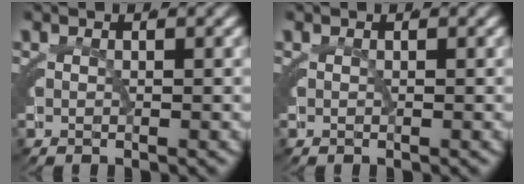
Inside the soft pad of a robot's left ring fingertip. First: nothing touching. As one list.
[{"total": 0.0}]